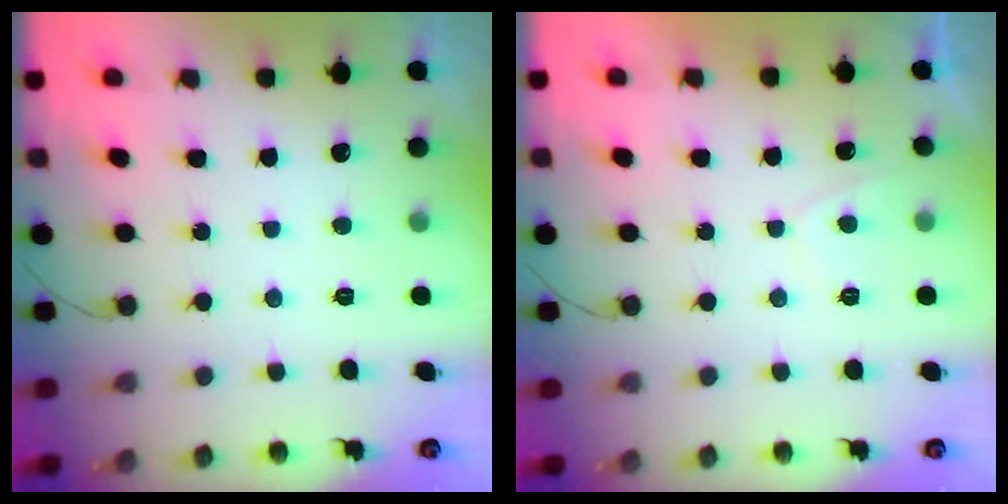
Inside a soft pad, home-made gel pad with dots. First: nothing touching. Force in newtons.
{"total": 2.3, "press": 2.2, "slide": 0.6}